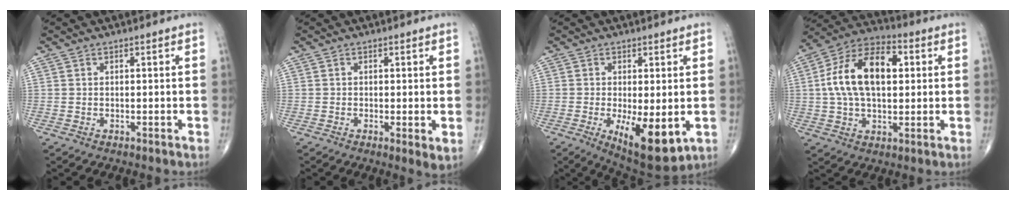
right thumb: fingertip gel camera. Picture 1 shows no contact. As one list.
[{"total": 2.6, "force": [-0.2, 0.6, 2.5], "torque": [-0.045, -0.013, -0.008]}, {"total": 11.1, "force": [-2.7, 4.1, 9.9], "torque": [-0.150, -0.025, -0.027]}, {"total": 17.0, "force": [2.6, 9.7, 13.7], "torque": [-0.237, 0.024, 0.040]}]